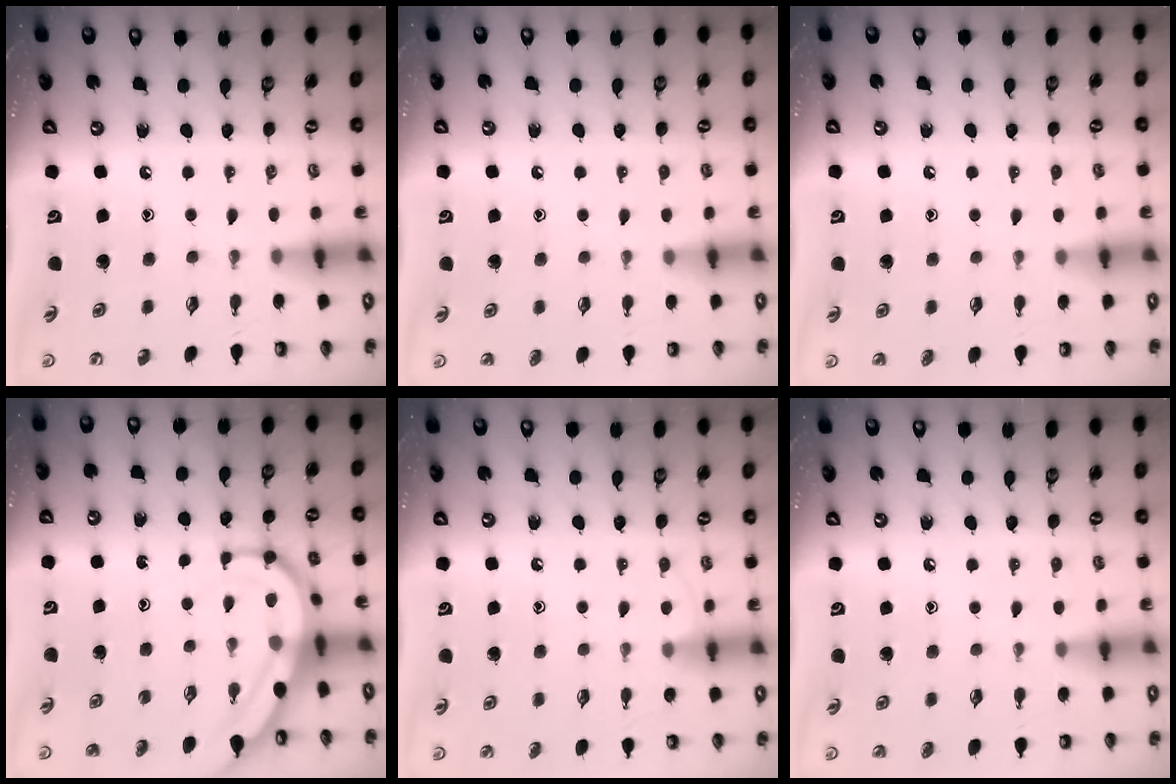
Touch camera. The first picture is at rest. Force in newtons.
{"total": 2.9, "press": 2.8, "slide": 0.3}
{"total": 3.4, "press": 3.4, "slide": 0.4}
{"total": 8.9, "press": 8.9, "slide": 1.0}
{"total": 4.3, "press": 4.2, "slide": 0.5}
{"total": 4.7, "press": 4.7, "slide": 0.6}